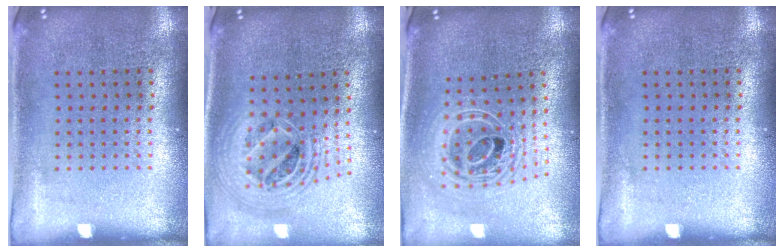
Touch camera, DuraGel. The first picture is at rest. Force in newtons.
{"total": 2.3, "press": 1.7, "slide": 1.4}
{"total": 2.4, "press": 1.8, "slide": 1.6}
{"total": 0.0}